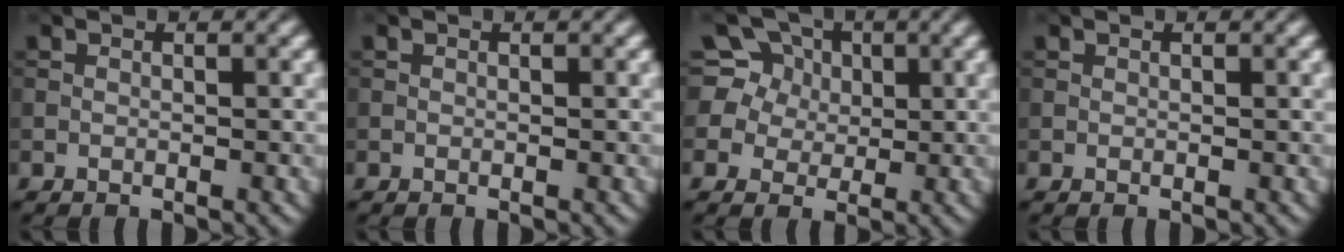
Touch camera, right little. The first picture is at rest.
{"total": 0.0}
{"total": 7.3, "force": [2.6, 6.6, 1.7], "torque": [-0.052, 0.041, 0.020]}
{"total": 0.0}